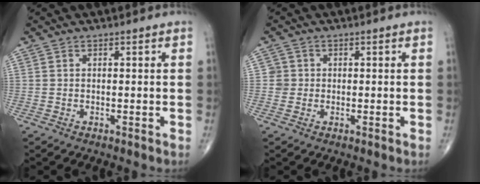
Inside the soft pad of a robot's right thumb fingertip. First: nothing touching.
{"total": 2.0, "force": [0.1, 2.0, 0.0], "torque": [0.016, 0.006, -0.002]}